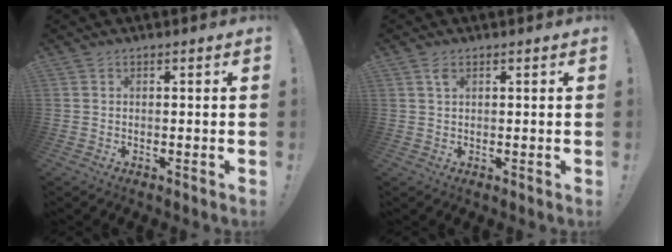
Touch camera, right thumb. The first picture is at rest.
{"total": 2.0, "force": [1.0, 1.0, 1.5], "torque": [-0.031, 0.002, 0.017]}